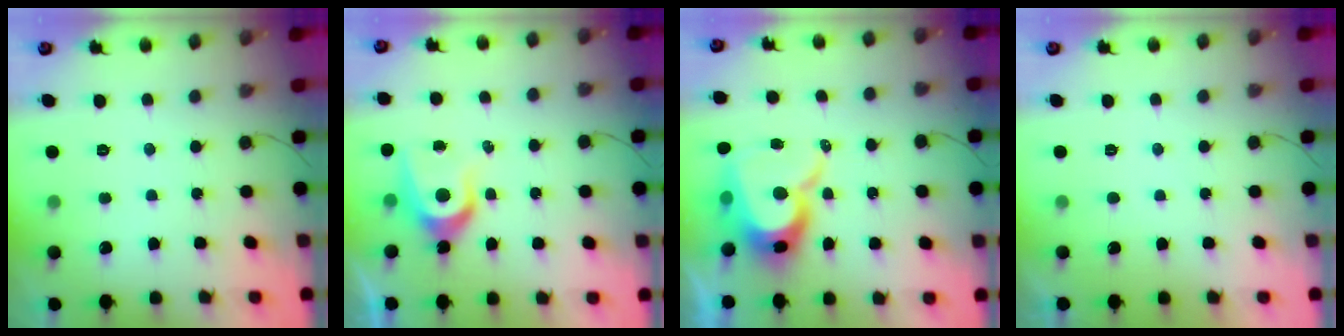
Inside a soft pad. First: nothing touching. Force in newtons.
{"total": 8.4, "press": 8.4, "slide": 0.7}
{"total": 14.7, "press": 14.6, "slide": 0.9}
{"total": 1.0, "press": 1.0, "slide": 0.2}